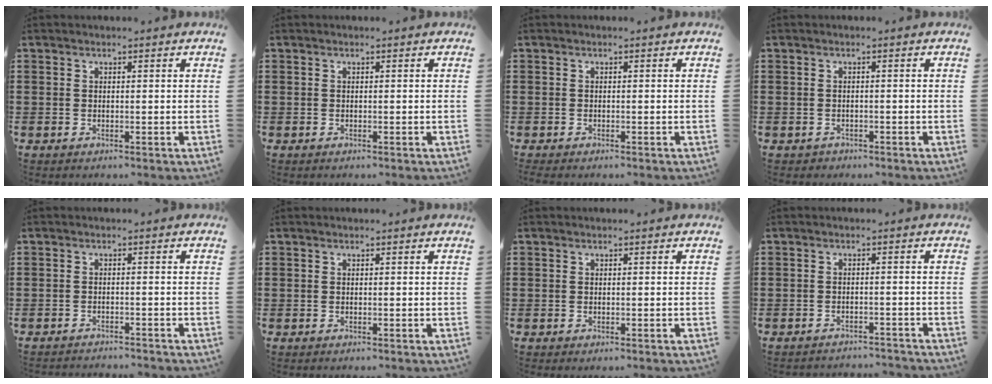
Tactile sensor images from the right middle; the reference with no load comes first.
{"total": 0.0}
{"total": 0.0}
{"total": 0.5, "force": [-0.4, 0.3, -0.1], "torque": [0.000, 0.004, -0.012]}
{"total": 1.3, "force": [-1.3, 0.0, 0.0], "torque": [-0.003, 0.002, -0.027]}
{"total": 0.0}
{"total": 0.0}
{"total": 2.1, "force": [-2.1, 0.2, -0.1], "torque": [-0.003, 0.002, -0.046]}